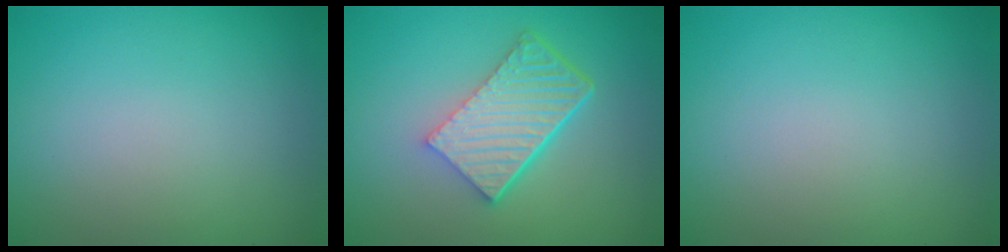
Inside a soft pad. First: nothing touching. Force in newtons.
{"total": 6.1, "press": 4.1, "slide": 4.4}
{"total": 0.0}